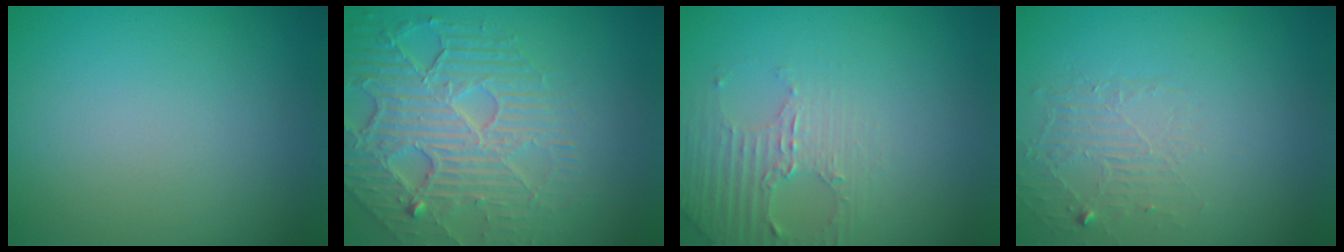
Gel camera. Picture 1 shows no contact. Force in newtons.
{"total": 7.5, "press": 5.4, "slide": 5.3}
{"total": 3.0, "press": 2.9, "slide": 0.7}
{"total": 1.8, "press": 0.4, "slide": 1.8}